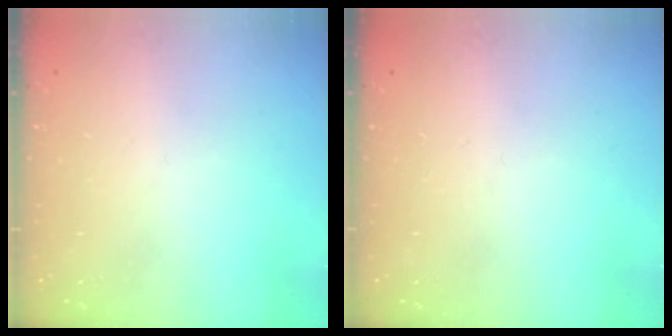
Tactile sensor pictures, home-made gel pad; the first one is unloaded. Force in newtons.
{"total": 0.0}